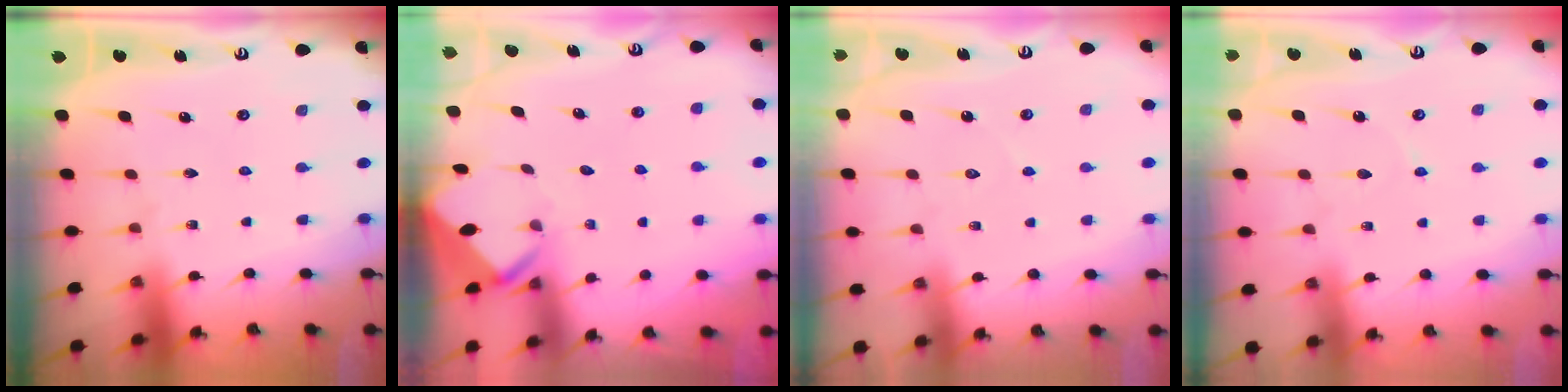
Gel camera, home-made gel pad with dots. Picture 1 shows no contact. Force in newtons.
{"total": 3.0, "press": 3.0, "slide": 0.1}
{"total": 3.5, "press": 3.5, "slide": 0.4}
{"total": 3.3, "press": 3.3, "slide": 0.5}